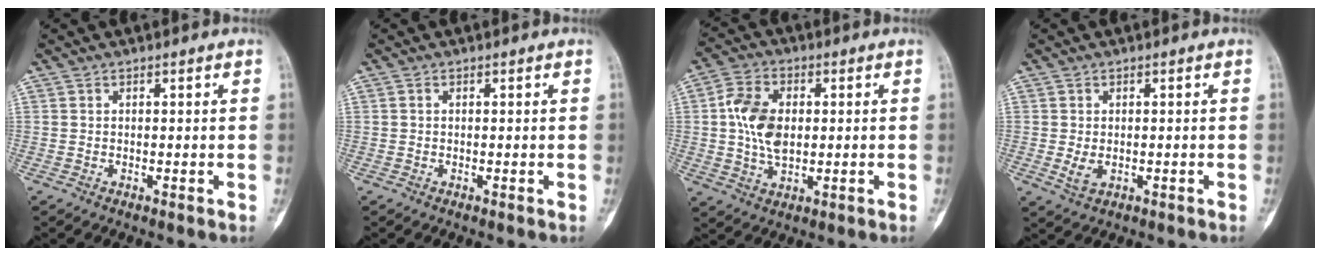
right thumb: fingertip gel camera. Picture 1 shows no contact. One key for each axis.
{"total": 0.0}
{"total": 9.8, "fx": 0.6, "fy": 6.3, "fz": 7.5, "tx": -0.139, "ty": 0.004, "tz": 0.011}
{"total": 2.7, "fx": -0.4, "fy": 1.7, "fz": 2.0, "tx": -0.038, "ty": -0.005, "tz": -0.002}